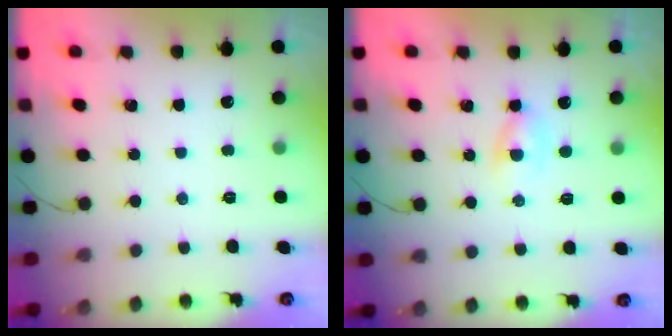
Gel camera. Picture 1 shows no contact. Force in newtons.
{"total": 2.3, "press": 2.1, "slide": 0.9}